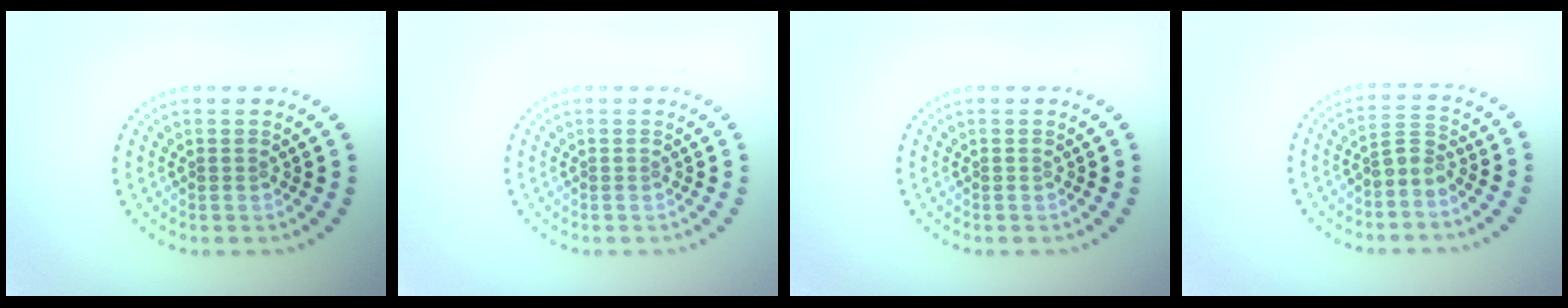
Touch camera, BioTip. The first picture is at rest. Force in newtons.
{"total": 0.0}
{"total": 0.0}
{"total": 1.9, "press": 1.5, "slide": 1.2}